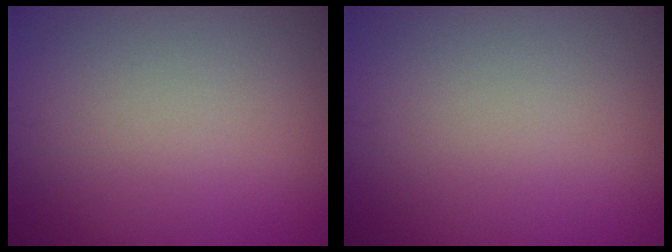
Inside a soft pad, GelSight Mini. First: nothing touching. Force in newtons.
{"total": 0.0}